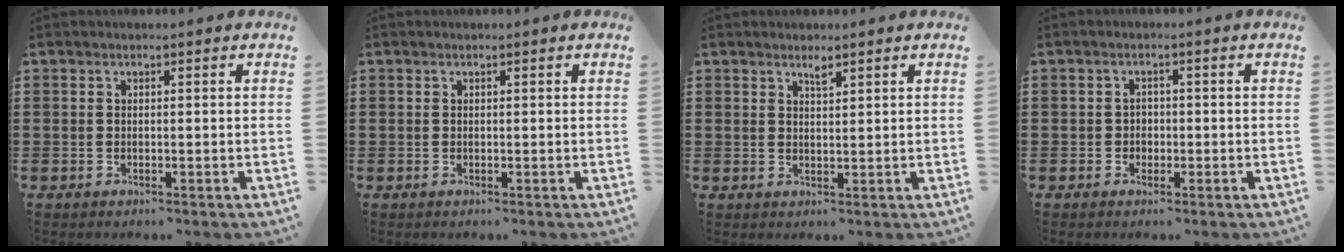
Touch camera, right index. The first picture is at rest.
{"total": 0.0}
{"total": 1.5, "force": [1.3, 0.3, 0.8], "torque": [-0.017, 0.001, 0.022]}
{"total": 1.6, "force": [-0.5, 1.4, 0.5], "torque": [-0.015, 0.003, -0.012]}